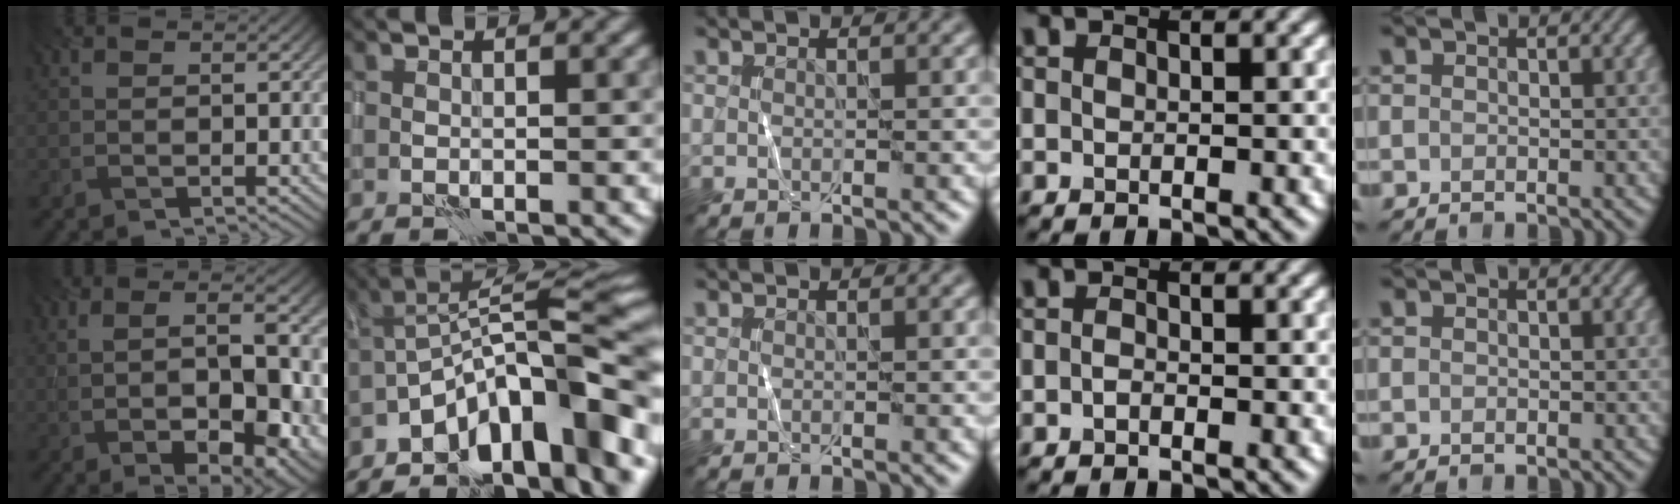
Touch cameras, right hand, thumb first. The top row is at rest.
{"thumb": {"total": 12.9, "force": [-1.3, 5.1, 11.8], "torque": [-0.165, -0.009, -0.019]}, "index": {"total": 15.3, "force": [-8.5, 4.5, 11.9], "torque": [-0.159, 0.035, -0.149]}, "ring": {"total": 0.5, "force": [-0.3, 0.3, 0.4], "torque": [-0.010, 0.001, -0.006]}}